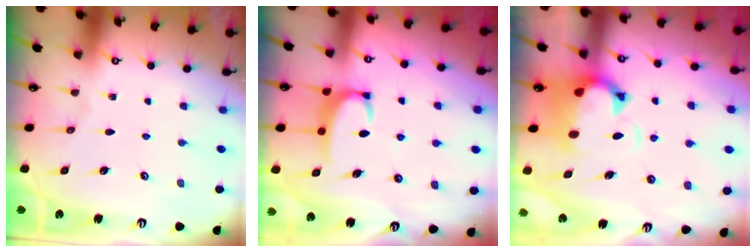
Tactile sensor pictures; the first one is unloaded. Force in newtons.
{"total": 3.1, "press": 3.1, "slide": 0.3}
{"total": 3.0, "press": 2.7, "slide": 1.3}